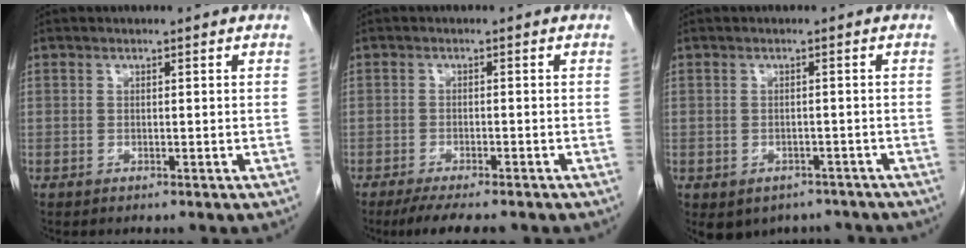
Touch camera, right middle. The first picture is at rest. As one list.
[{"total": 7.3, "force": [-5.9, 1.3, 4.1], "torque": [-0.057, -0.013, -0.089]}, {"total": 6.7, "force": [-5.0, 4.2, 1.3], "torque": [-0.013, 0.008, -0.058]}]